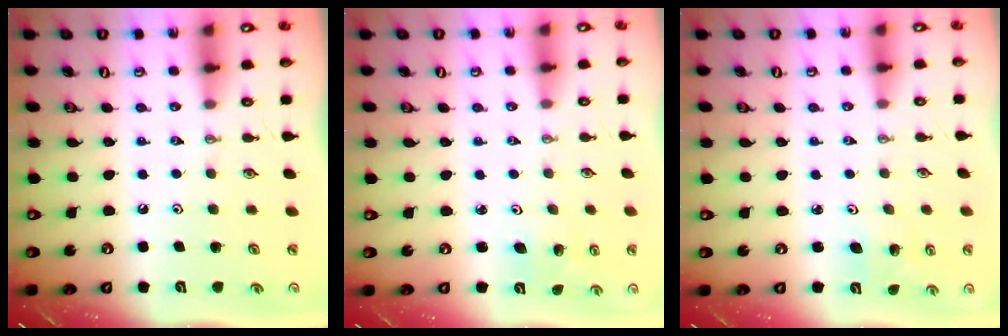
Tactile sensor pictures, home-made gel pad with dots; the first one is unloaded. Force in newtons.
{"total": 2.0, "press": 2.0, "slide": 0.1}
{"total": 2.0, "press": 2.0, "slide": 0.2}